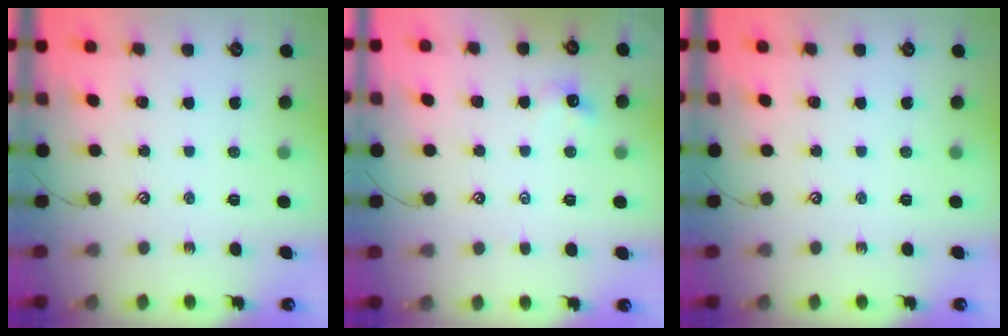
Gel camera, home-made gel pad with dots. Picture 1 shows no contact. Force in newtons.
{"total": 0.7, "press": 0.6, "slide": 0.4}
{"total": 0.0}